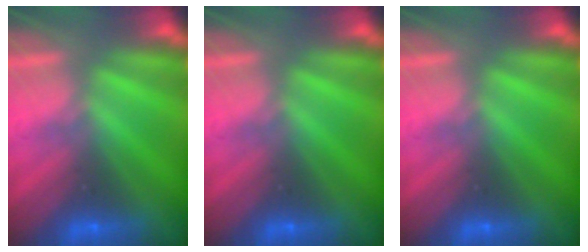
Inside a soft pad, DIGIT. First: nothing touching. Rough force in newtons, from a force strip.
{"total": 0.0}
{"total": 0.0}